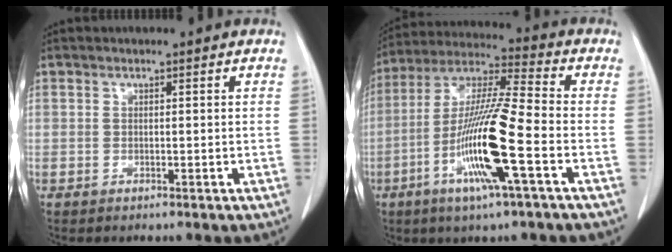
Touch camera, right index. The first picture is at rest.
{"total": 15.4, "force": [-5.2, 0.2, 14.5], "torque": [-0.290, -0.011, -0.103]}